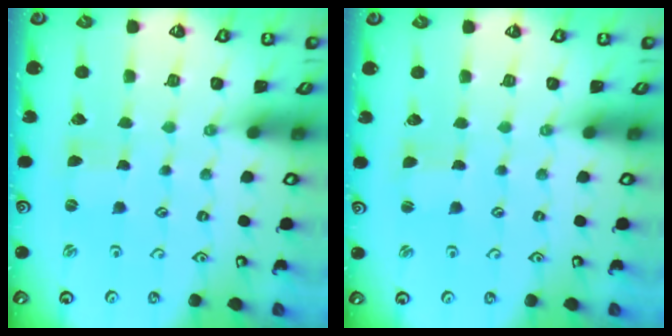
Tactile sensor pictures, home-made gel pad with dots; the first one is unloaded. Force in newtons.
{"total": 0.7, "press": 0.7, "slide": 0.0}